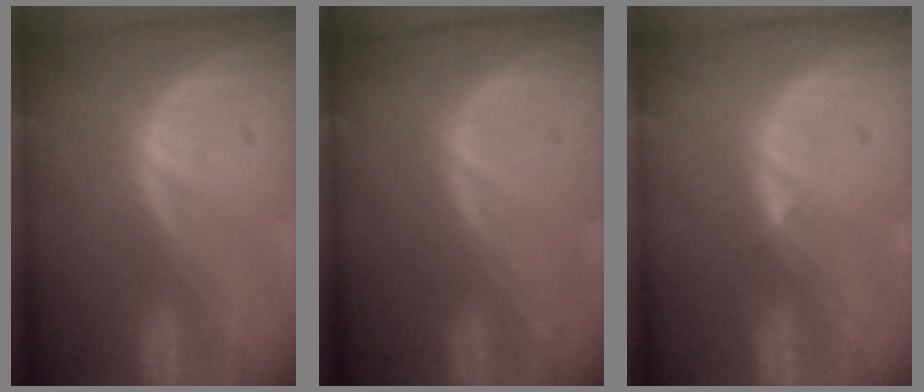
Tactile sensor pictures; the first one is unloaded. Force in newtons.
{"total": 0.0}
{"total": 1.2, "press": 0.9, "slide": 0.9}